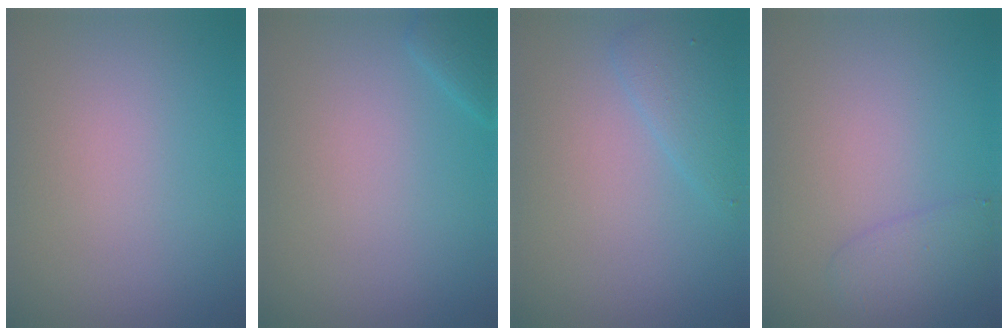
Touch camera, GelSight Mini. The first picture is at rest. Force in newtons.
{"total": 1.4, "press": 1.4, "slide": 0.1}
{"total": 2.0, "press": 2.0, "slide": 0.1}
{"total": 1.9, "press": 1.9, "slide": 0.1}